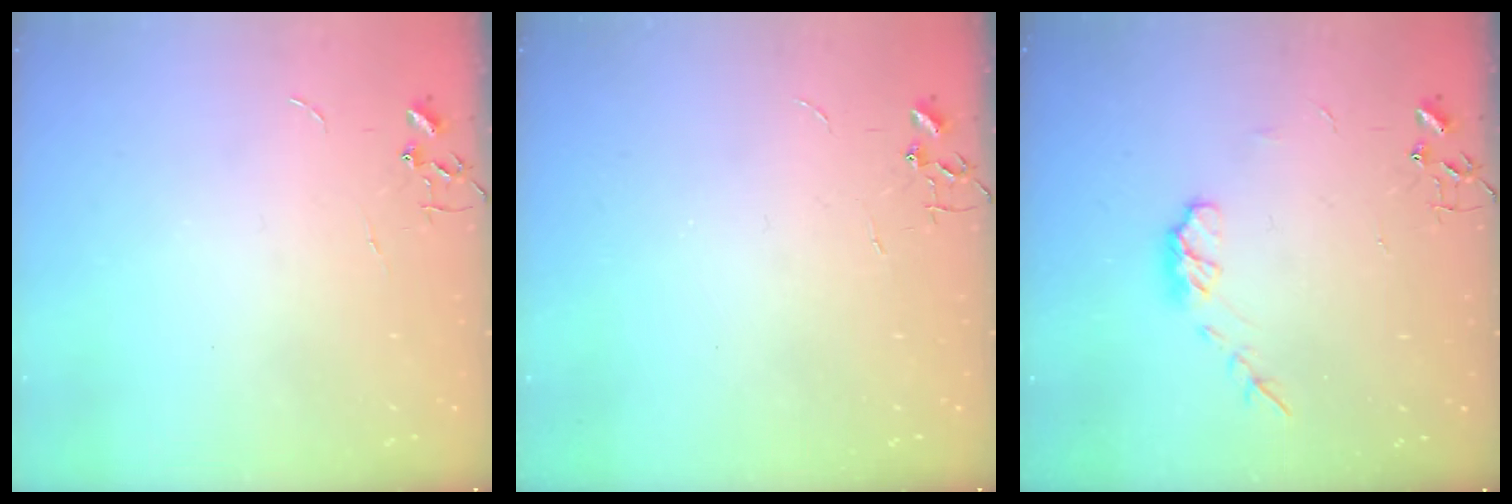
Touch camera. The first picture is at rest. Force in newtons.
{"total": 0.0}
{"total": 6.9, "press": 6.9, "slide": 0.4}